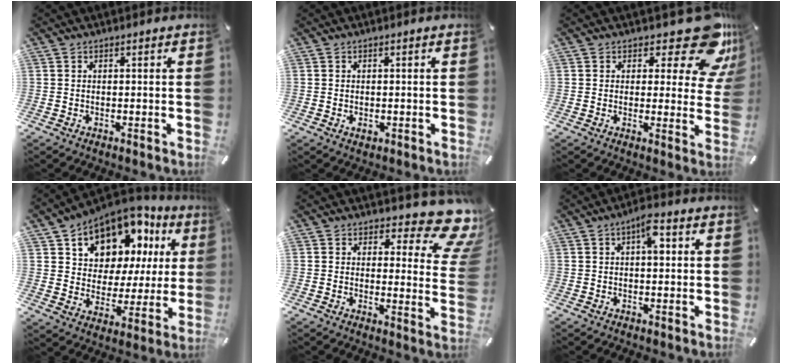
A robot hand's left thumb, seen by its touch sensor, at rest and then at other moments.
{"total": 1.0, "force": [-0.2, 0.8, 0.6], "torque": [-0.004, -0.002, -0.006]}
{"total": 15.1, "force": [8.8, 6.4, 10.5], "torque": [-0.118, -0.064, 0.147]}
{"total": 12.0, "force": [8.3, 8.0, 3.3], "torque": [-0.067, -0.073, 0.147]}
{"total": 10.9, "force": [7.3, 4.7, 6.6], "torque": [-0.071, -0.067, 0.126]}
{"total": 5.1, "force": [1.2, 2.2, 4.5], "torque": [-0.060, 0.001, 0.010]}